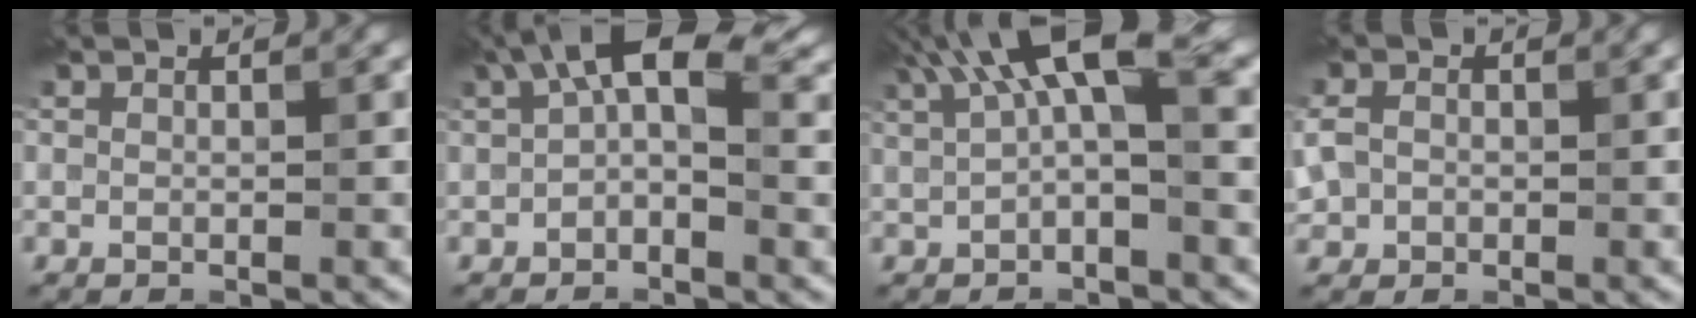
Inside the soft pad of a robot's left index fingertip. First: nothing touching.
{"total": 6.2, "force": [1.8, 2.9, 5.2], "torque": [-0.080, 0.018, 0.016]}
{"total": 6.6, "force": [2.4, 2.0, 5.8], "torque": [-0.098, 0.011, 0.032]}
{"total": 3.3, "force": [0.0, 2.8, 1.8], "torque": [-0.044, 0.002, -0.001]}